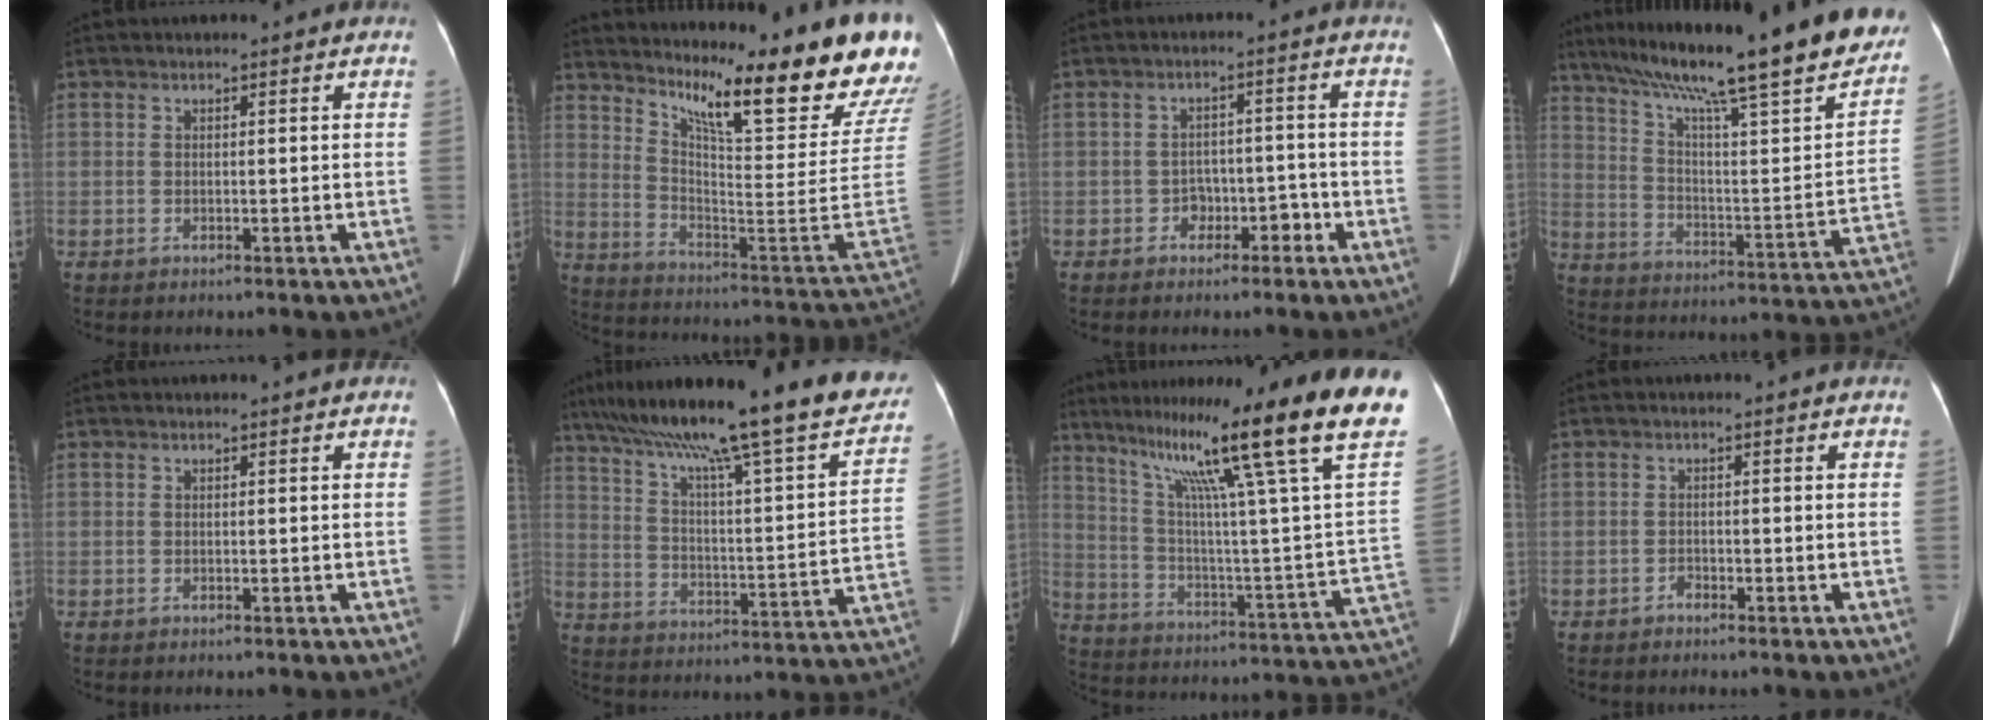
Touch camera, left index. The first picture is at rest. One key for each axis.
{"total": 26.4, "fx": 21.1, "fy": 2.2, "fz": 15.6, "tx": -0.251, "ty": -0.091, "tz": 0.282}
{"total": 3.4, "fx": -1.9, "fy": 2.4, "fz": 1.5, "tx": -0.014, "ty": 0.019, "tz": -0.025}
{"total": 31.8, "fx": 25.1, "fy": 3.0, "fz": 19.4, "tx": -0.271, "ty": -0.049, "tz": 0.335}
{"total": 0.0}
{"total": 31.3, "fx": 25.0, "fy": 2.9, "fz": 18.6, "tx": -0.284, "ty": -0.021, "tz": 0.342}
{"total": 28.8, "fx": 20.3, "fy": -1.3, "fz": 20.3, "tx": -0.288, "ty": -0.044, "tz": 0.292}
{"total": 0.8, "fx": -0.7, "fy": 0.3, "fz": 0.1, "tx": -0.001, "ty": 0.001, "tz": -0.014}